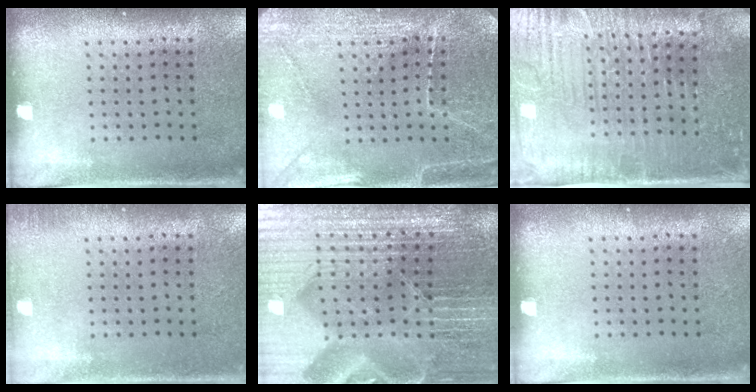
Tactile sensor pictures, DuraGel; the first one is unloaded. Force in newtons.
{"total": 3.4, "press": 3.3, "slide": 0.5}
{"total": 4.8, "press": 4.4, "slide": 1.7}
{"total": 0.9, "press": 0.9, "slide": 0.2}
{"total": 7.2, "press": 6.3, "slide": 3.4}
{"total": 0.0}